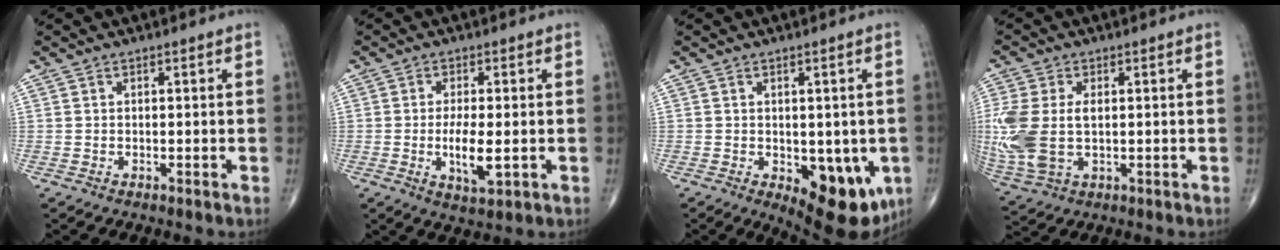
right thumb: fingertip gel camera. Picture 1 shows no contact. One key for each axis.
{"total": 6.7, "fx": -1.1, "fy": 2.2, "fz": 6.2, "tx": -0.116, "ty": -0.014, "tz": -0.018}
{"total": 13.2, "fx": -3.7, "fy": 6.5, "fz": 10.8, "tx": -0.116, "ty": -0.016, "tz": -0.035}
{"total": 14.0, "fx": 0.1, "fy": 8.6, "fz": 11.0, "tx": -0.290, "ty": -0.004, "tz": 0.013}